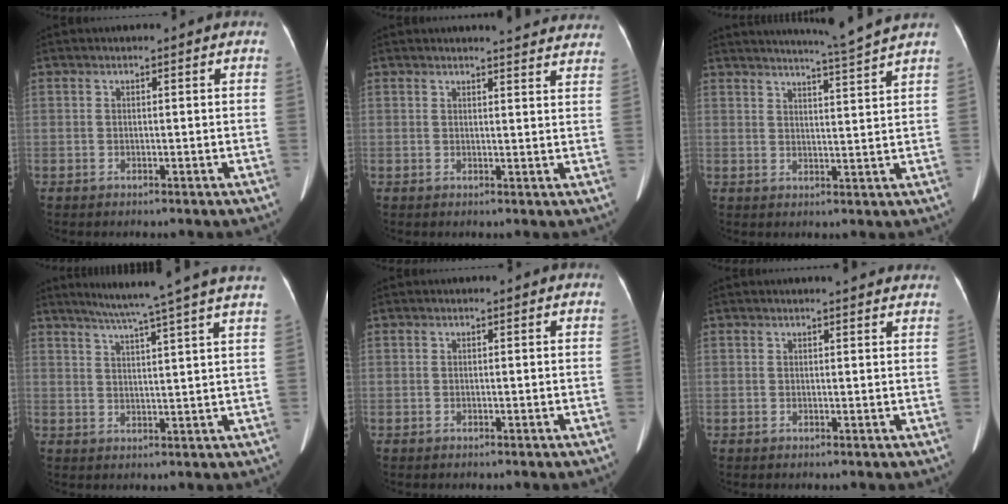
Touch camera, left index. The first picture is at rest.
{"total": 10.4, "force": [10.0, 0.9, 2.5], "torque": [-0.013, -0.028, 0.090]}
{"total": 7.7, "force": [7.0, -2.4, 2.4], "torque": [-0.041, -0.020, 0.096]}
{"total": 14.5, "force": [12.0, -2.1, 7.9], "torque": [-0.123, -0.009, 0.146]}
{"total": 0.0}
{"total": 5.3, "force": [5.0, 0.6, 1.9], "torque": [-0.024, 0.004, 0.042]}